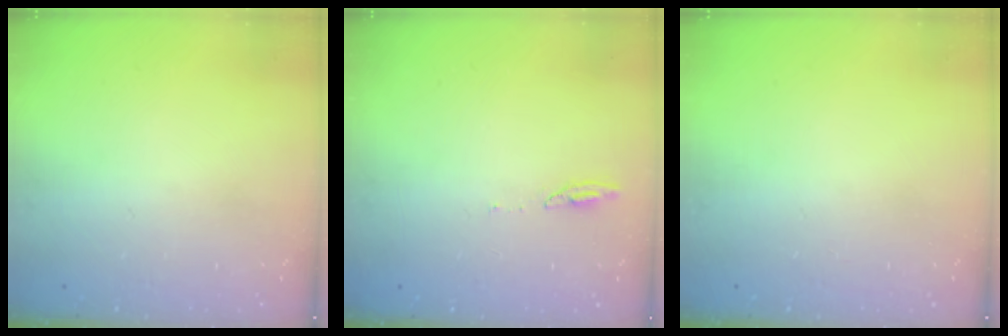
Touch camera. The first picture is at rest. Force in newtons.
{"total": 4.1, "press": 4.0, "slide": 0.5}
{"total": 0.0}